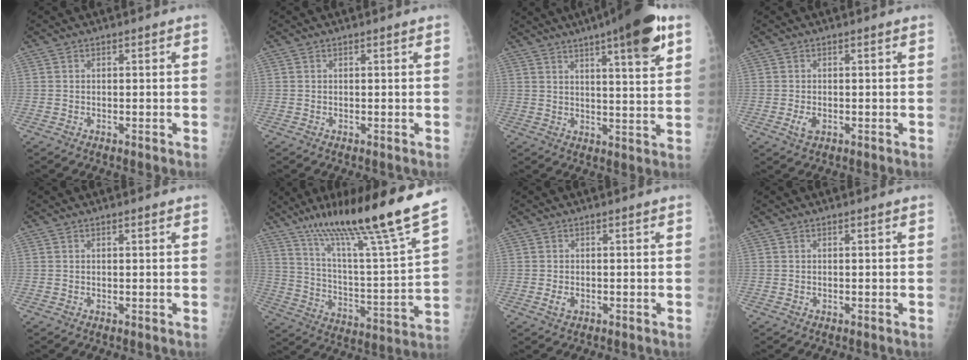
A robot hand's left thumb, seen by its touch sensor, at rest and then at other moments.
{"total": 0.0}
{"total": 15.7, "force": [8.9, 2.9, 12.6], "torque": [-0.165, -0.026, 0.124]}
{"total": 2.1, "force": [-0.3, 1.2, 1.7], "torque": [-0.034, -0.002, -0.003]}
{"total": 0.9, "force": [0.7, 0.1, 0.5], "torque": [-0.007, 0.000, 0.011]}
{"total": 24.6, "force": [18.0, 0.7, 16.7], "torque": [-0.252, -0.078, 0.299]}
{"total": 1.7, "force": [-0.2, 1.0, 1.4], "torque": [-0.025, 0.000, 0.000]}
{"total": 0.0}